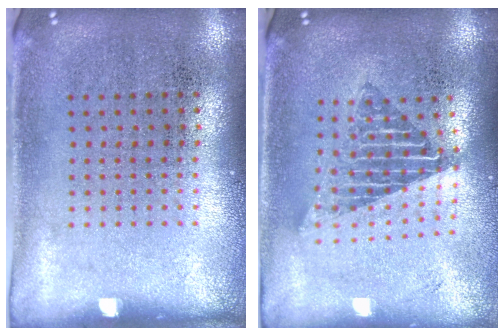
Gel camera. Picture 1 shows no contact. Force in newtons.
{"total": 1.7, "press": 1.3, "slide": 1.1}